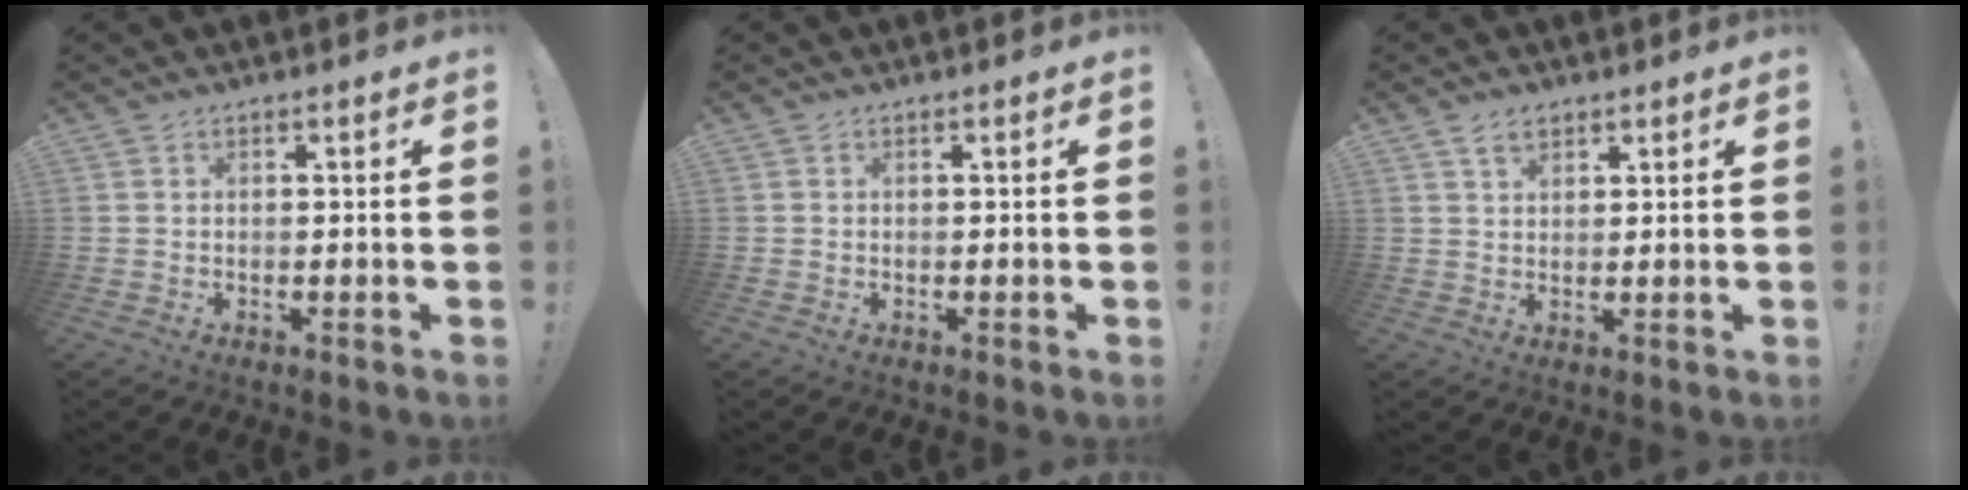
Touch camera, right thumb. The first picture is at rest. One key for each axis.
{"total": 0.0}
{"total": 3.8, "fx": 2.4, "fy": 2.2, "fz": 1.8, "tx": -0.027, "ty": -0.006, "tz": 0.044}